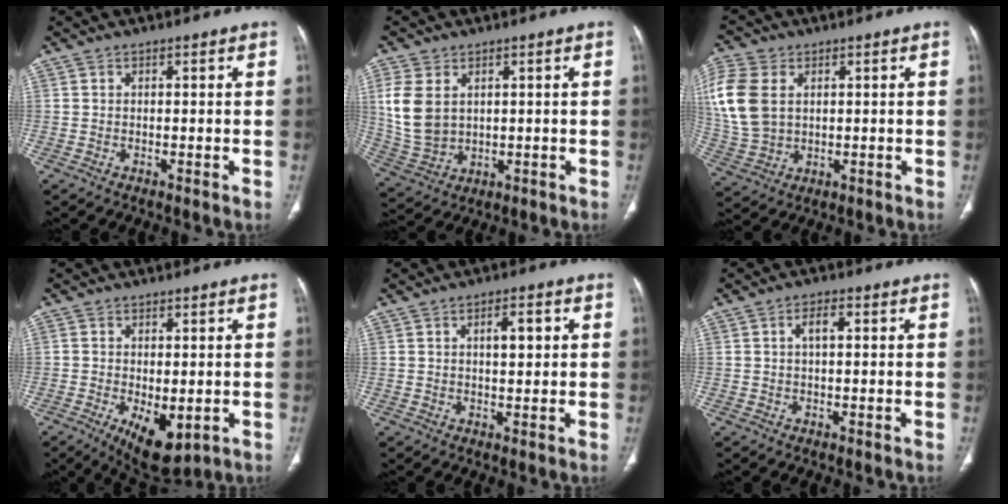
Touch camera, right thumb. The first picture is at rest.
{"total": 9.9, "force": [2.2, 7.1, 6.5], "torque": [-0.135, -0.008, 0.061]}
{"total": 13.2, "force": [2.6, 9.4, 8.9], "torque": [-0.203, 0.000, 0.057]}
{"total": 8.9, "force": [-2.5, 4.5, 7.3], "torque": [-0.106, -0.017, -0.024]}
{"total": 4.3, "force": [1.2, 1.7, 3.8], "torque": [-0.054, 0.000, 0.020]}
{"total": 3.1, "force": [0.7, 1.3, 2.7], "torque": [-0.050, 0.007, 0.013]}